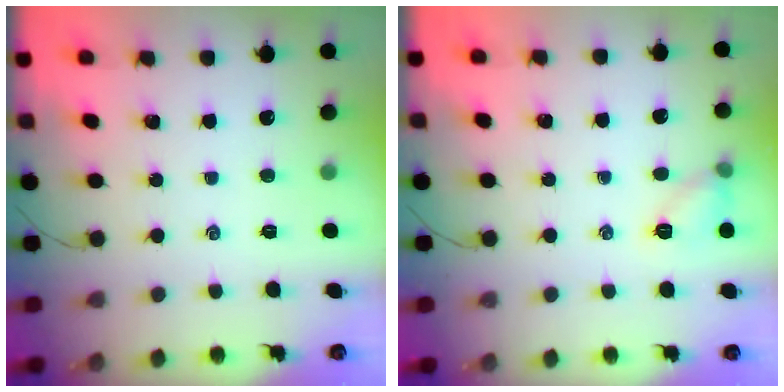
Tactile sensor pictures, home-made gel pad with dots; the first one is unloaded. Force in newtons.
{"total": 7.3, "press": 7.3, "slide": 0.6}